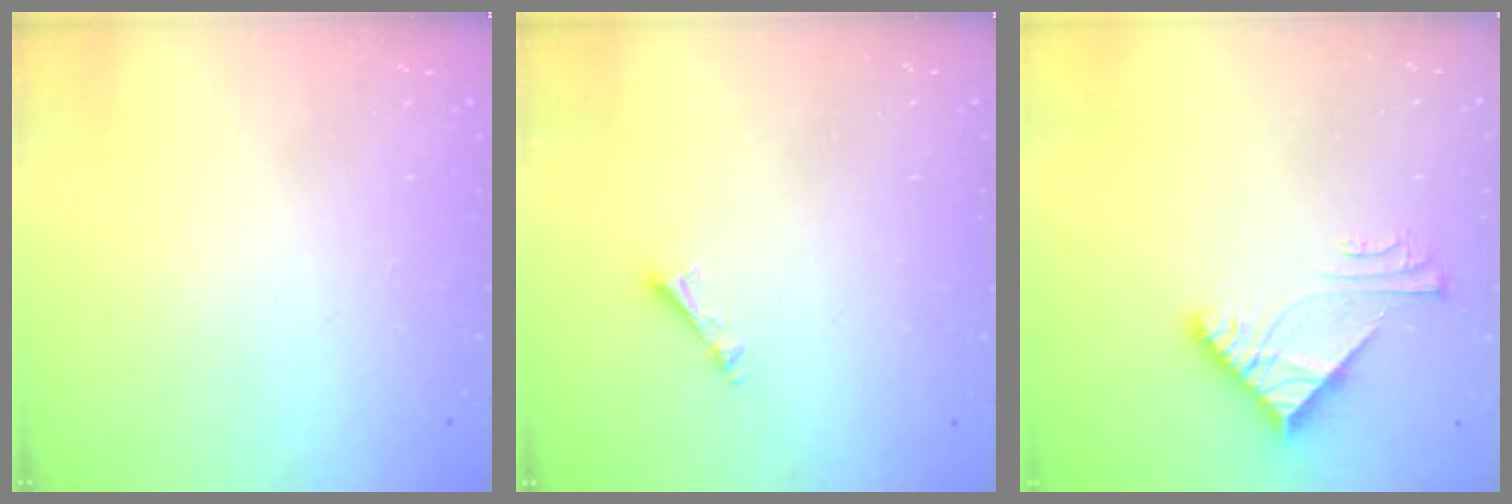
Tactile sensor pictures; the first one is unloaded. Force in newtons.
{"total": 3.2, "press": 3.2, "slide": 0.3}
{"total": 6.6, "press": 6.6, "slide": 0.5}